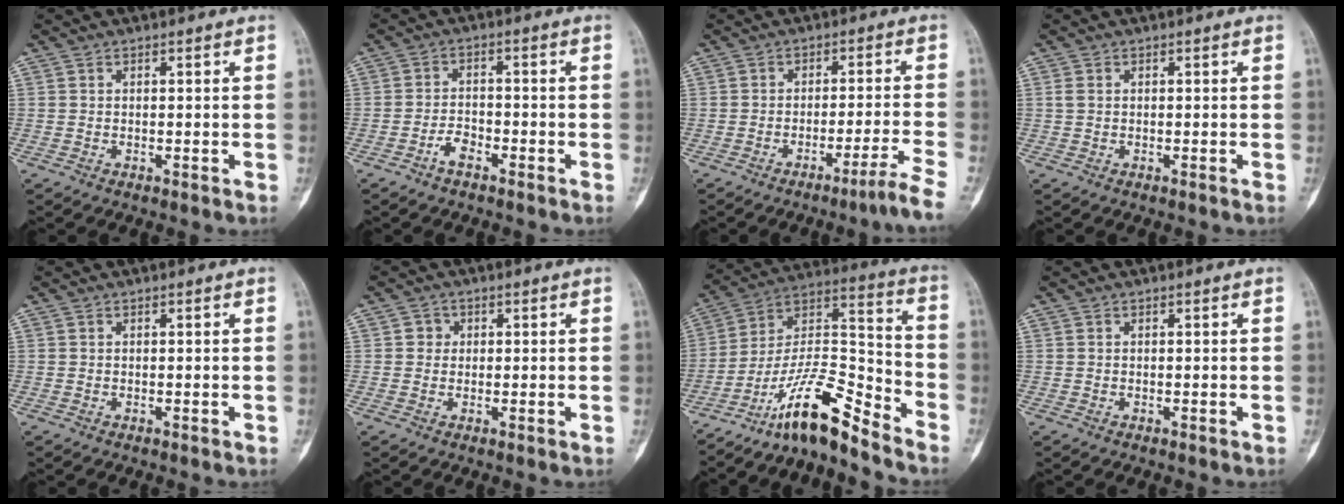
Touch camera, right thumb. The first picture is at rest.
{"total": 3.3, "force": [-2.2, 1.5, 1.8], "torque": [-0.034, 0.017, -0.042]}
{"total": 6.6, "force": [-4.5, -1.1, 4.7], "torque": [-0.075, 0.028, -0.071]}
{"total": 0.8, "force": [0.0, 0.5, 0.6], "torque": [-0.019, 0.004, 0.002]}
{"total": 0.0}
{"total": 2.0, "force": [0.3, 1.9, 0.5], "torque": [0.004, 0.004, 0.001]}
{"total": 14.7, "force": [-11.7, 2.7, 8.4], "torque": [-0.155, 0.109, -0.213]}
{"total": 0.0}